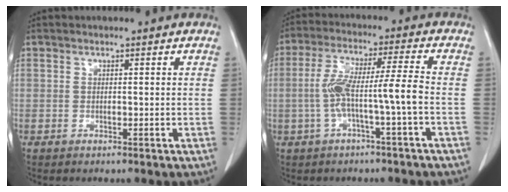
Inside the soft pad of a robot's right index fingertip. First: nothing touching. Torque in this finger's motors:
{"motor_torque": [1.32, -0.65, 0.71, 0.19]}